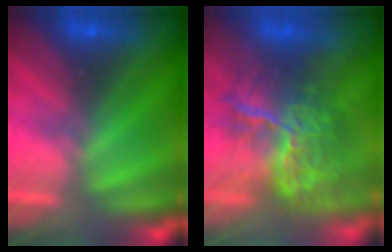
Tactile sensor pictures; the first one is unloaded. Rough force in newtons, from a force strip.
{"total": 7.8}